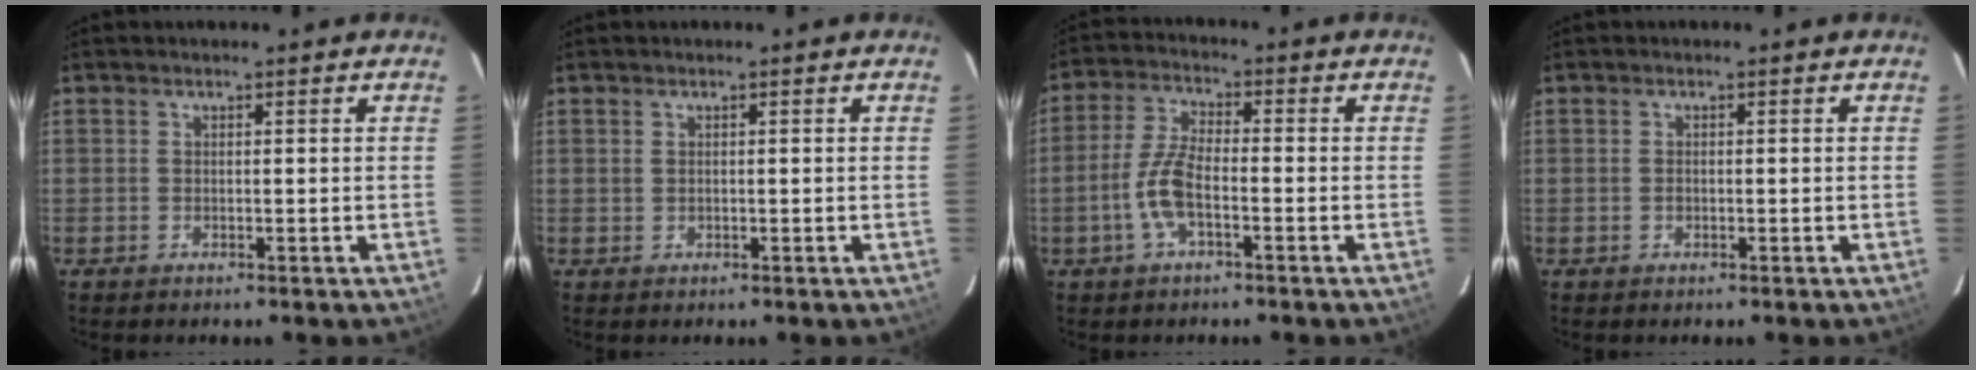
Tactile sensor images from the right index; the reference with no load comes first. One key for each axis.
{"total": 0.0}
{"total": 7.0, "fx": -2.6, "fy": 2.2, "fz": 6.1, "tx": -0.135, "ty": 0.007, "tz": -0.055}
{"total": 0.5, "fx": -0.2, "fy": 0.4, "fz": 0.2, "tx": -0.003, "ty": 0.001, "tz": -0.005}